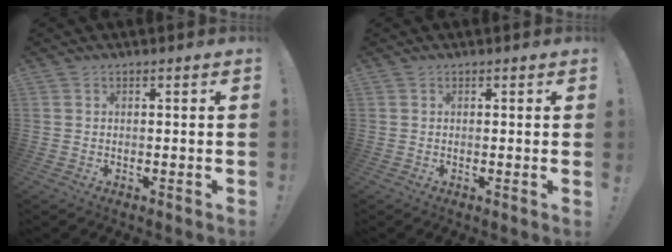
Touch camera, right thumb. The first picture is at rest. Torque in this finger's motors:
{"motor_torque": [-0.16, 0.16, 0.52, -0.09, 0.02]}